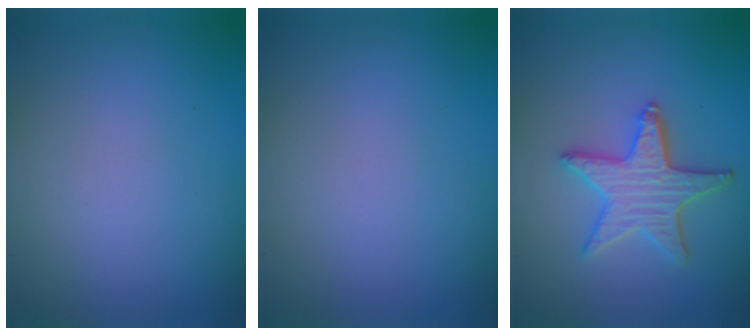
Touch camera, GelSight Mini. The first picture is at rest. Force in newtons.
{"total": 0.0}
{"total": 3.8, "press": 3.6, "slide": 1.3}